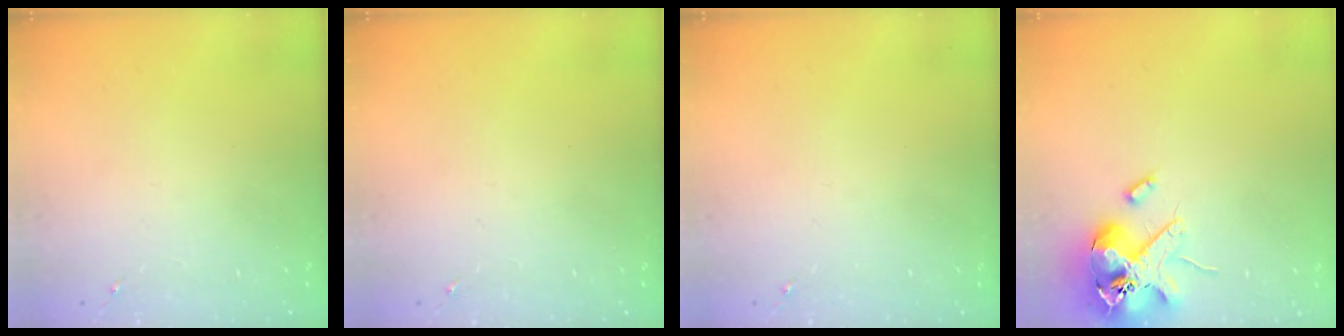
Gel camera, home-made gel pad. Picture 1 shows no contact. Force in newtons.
{"total": 0.0}
{"total": 0.0}
{"total": 14.4, "press": 14.2, "slide": 2.4}